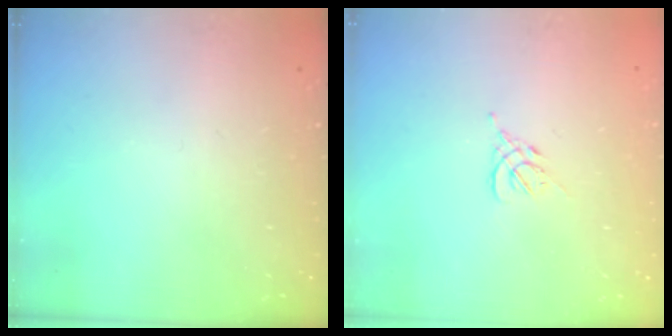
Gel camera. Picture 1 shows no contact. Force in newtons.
{"total": 1.2, "press": 1.1, "slide": 0.5}